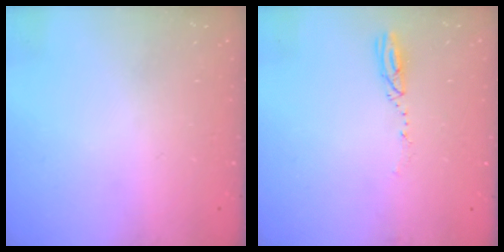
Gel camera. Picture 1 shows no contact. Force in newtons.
{"total": 3.3, "press": 3.3, "slide": 0.4}